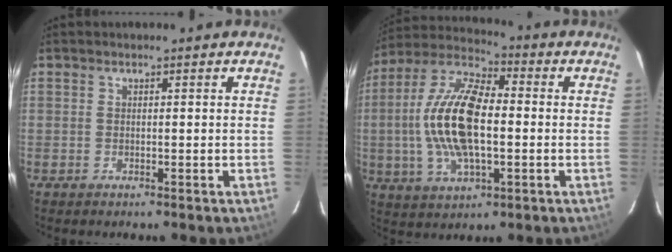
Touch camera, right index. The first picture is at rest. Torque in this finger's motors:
{"motor_torque": [2.14, 0.00, 1.05, 0.20]}